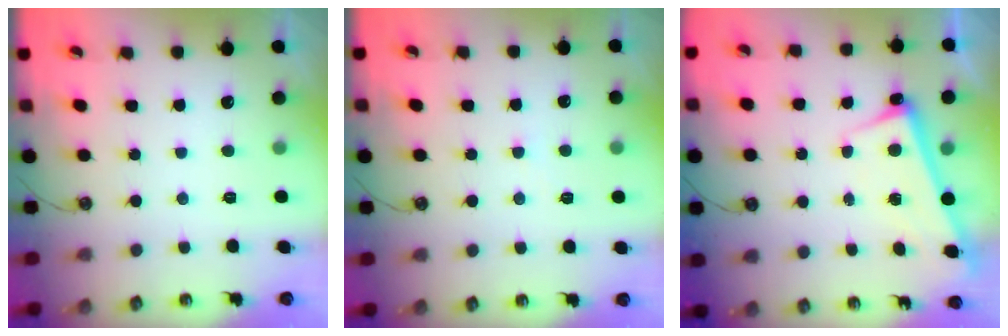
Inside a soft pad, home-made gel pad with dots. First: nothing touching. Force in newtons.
{"total": 2.2, "press": 2.1, "slide": 0.3}
{"total": 2.4, "press": 2.3, "slide": 0.7}